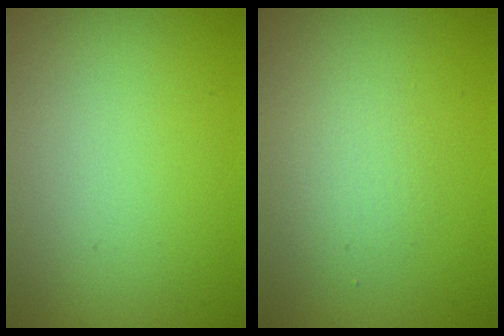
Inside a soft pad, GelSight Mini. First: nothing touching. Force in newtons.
{"total": 2.0, "press": 2.0, "slide": 0.2}